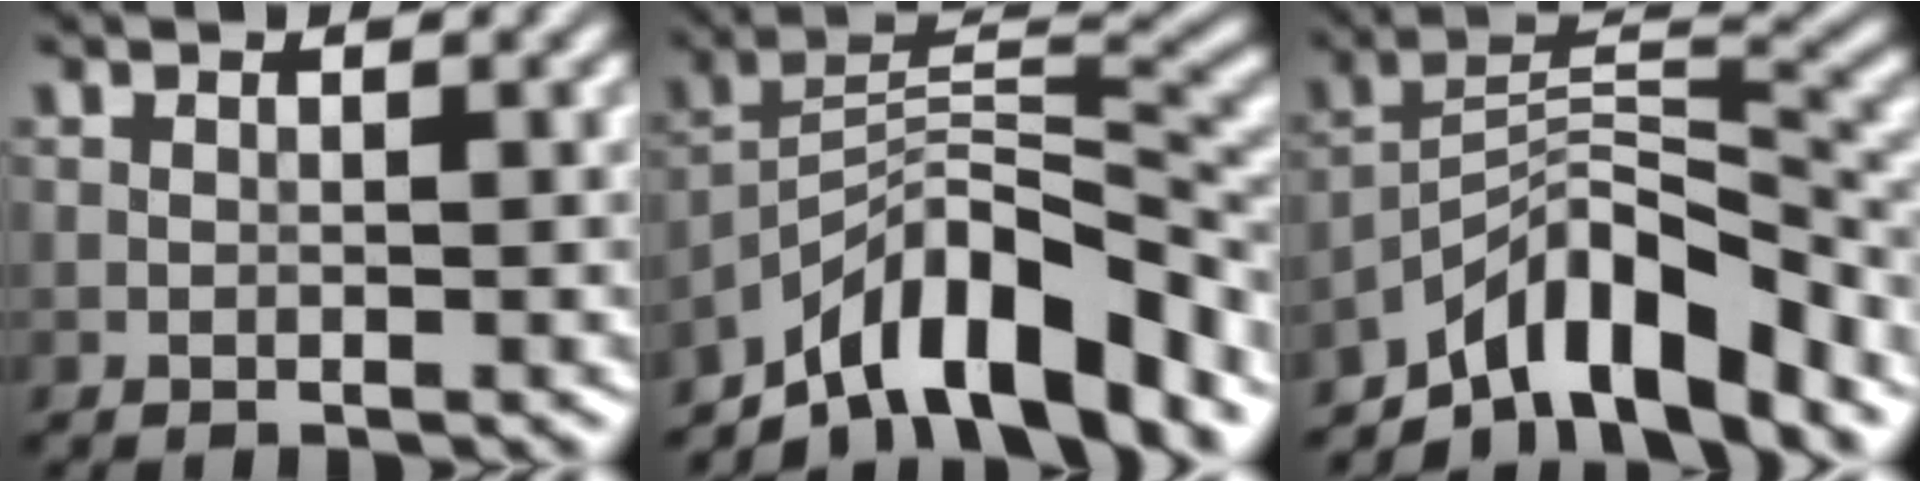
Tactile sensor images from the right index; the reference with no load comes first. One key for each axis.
{"total": 10.3, "fx": -7.6, "fy": 3.0, "fz": 6.3, "tx": -0.090, "ty": 0.009, "tz": -0.145}
{"total": 9.0, "fx": -6.6, "fy": 2.6, "fz": 5.5, "tx": -0.076, "ty": 0.007, "tz": -0.128}